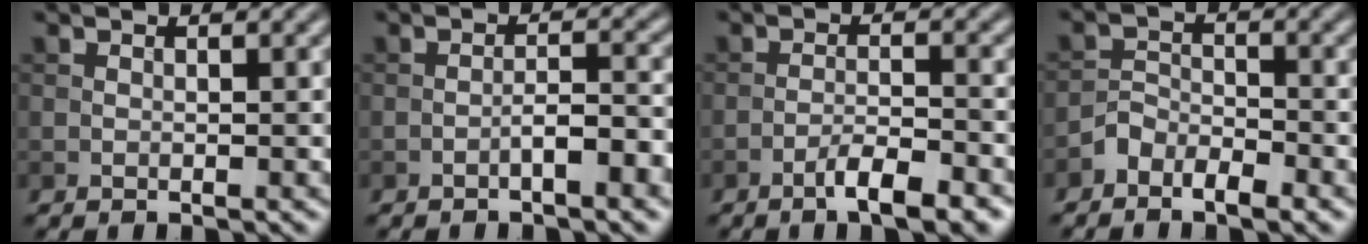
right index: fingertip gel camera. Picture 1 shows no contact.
{"total": 3.6, "force": [-1.6, 0.8, 3.1], "torque": [-0.053, 0.009, -0.029]}
{"total": 4.1, "force": [-2.7, 0.7, 3.0], "torque": [-0.054, 0.005, -0.048]}
{"total": 2.9, "force": [-2.1, 1.5, 1.3], "torque": [-0.021, 0.006, -0.046]}